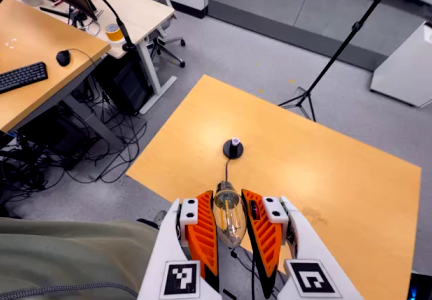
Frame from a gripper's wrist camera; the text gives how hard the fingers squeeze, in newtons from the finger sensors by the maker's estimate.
{"total": 20.9, "left": 22.6, "right": 19.2}